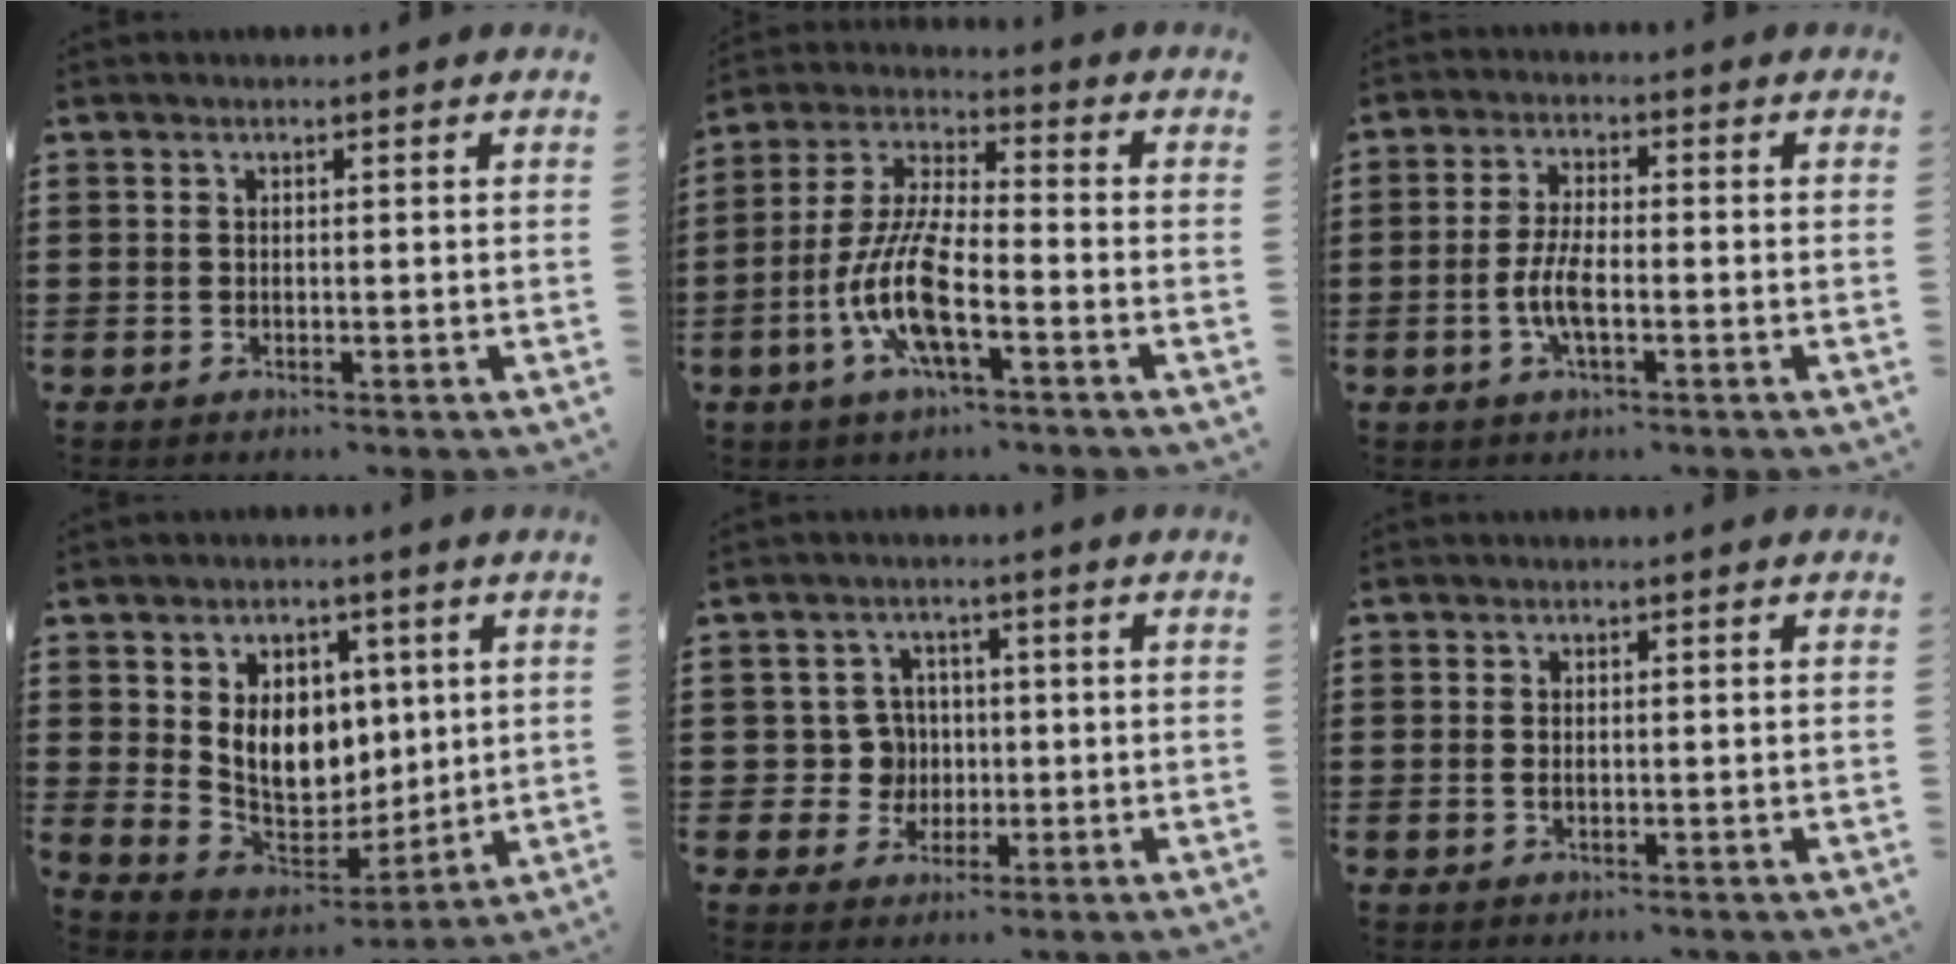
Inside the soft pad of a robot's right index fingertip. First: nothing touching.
{"total": 10.5, "force": [-4.0, 2.9, 9.3], "torque": [-0.214, -0.008, -0.080]}
{"total": 5.2, "force": [-1.3, 1.6, 4.7], "torque": [-0.109, -0.004, -0.031]}
{"total": 9.0, "force": [2.1, 7.2, 5.0], "torque": [-0.105, 0.005, 0.040]}
{"total": 5.3, "force": [-0.1, 5.0, 1.7], "torque": [-0.052, 0.016, -0.002]}
{"total": 0.8, "force": [0.0, 0.4, 0.7], "torque": [-0.016, 0.000, 0.001]}